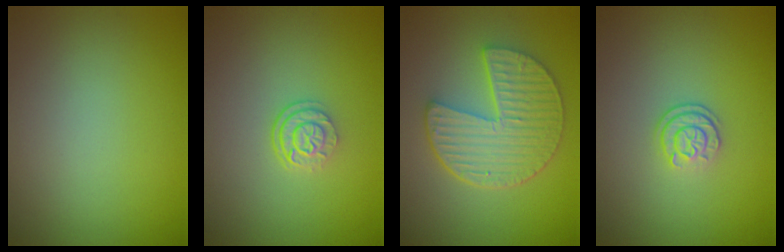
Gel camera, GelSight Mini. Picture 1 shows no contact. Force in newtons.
{"total": 2.5, "press": 1.8, "slide": 1.8}
{"total": 6.0, "press": 4.8, "slide": 3.6}
{"total": 2.2, "press": 1.7, "slide": 1.4}